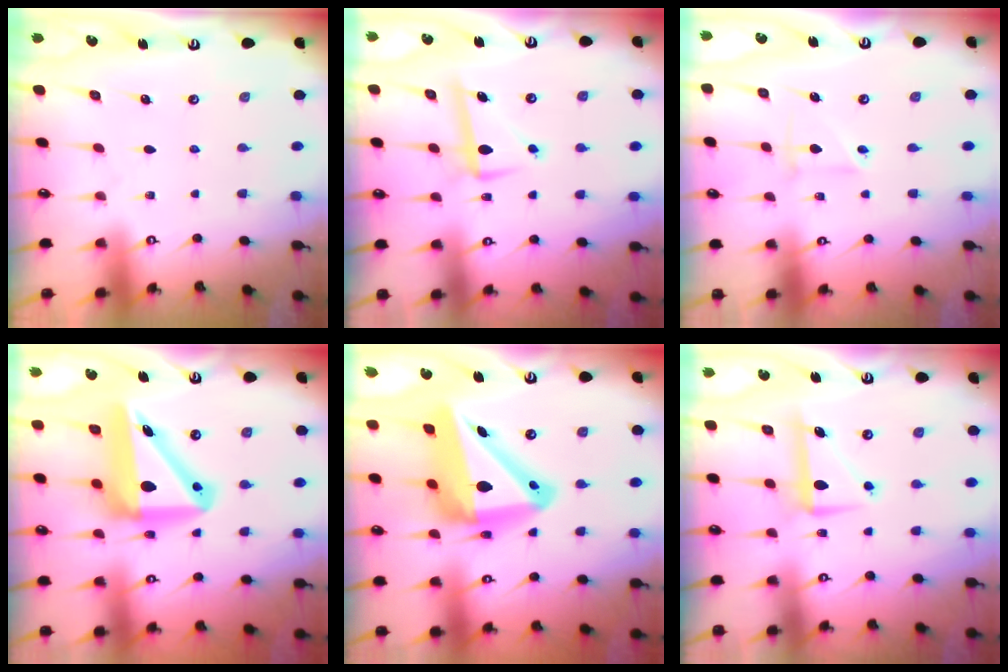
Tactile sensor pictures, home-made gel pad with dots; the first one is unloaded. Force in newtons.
{"total": 6.8, "press": 6.6, "slide": 1.5}
{"total": 3.2, "press": 3.2, "slide": 0.2}
{"total": 15.5, "press": 15.1, "slide": 3.4}
{"total": 19.7, "press": 19.5, "slide": 3.0}
{"total": 7.9, "press": 7.7, "slide": 1.7}